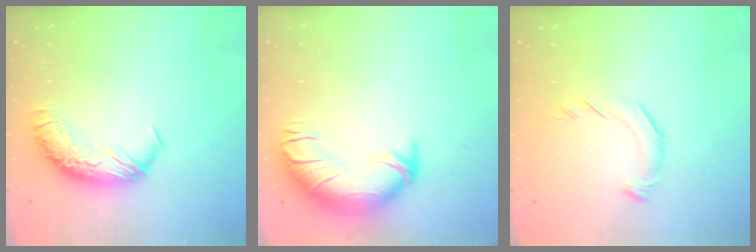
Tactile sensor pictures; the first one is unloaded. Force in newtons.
{"total": 3.2, "press": 0.5, "slide": 3.2}
{"total": 4.5, "press": 4.5, "slide": 0.6}